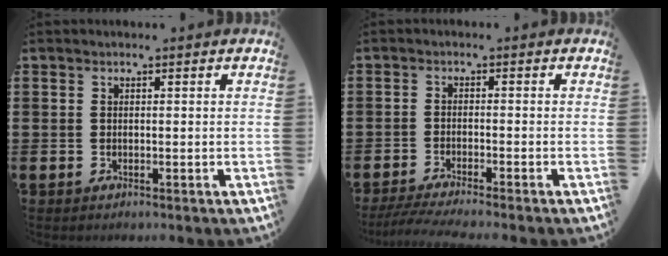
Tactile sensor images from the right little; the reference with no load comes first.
{"total": 2.8, "force": [-2.2, -0.1, 1.7], "torque": [-0.032, -0.006, -0.043]}